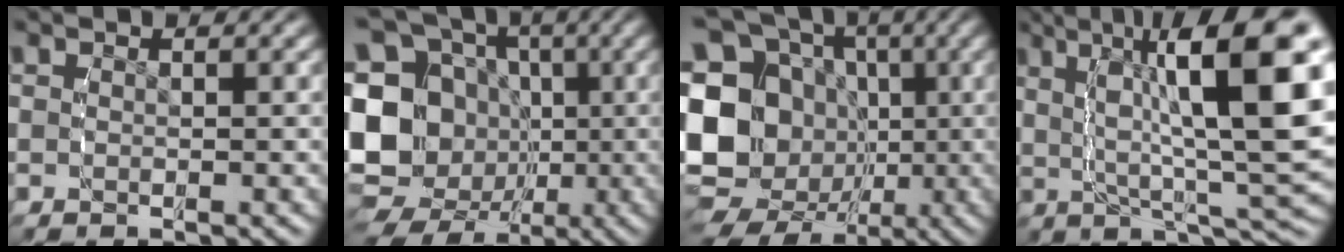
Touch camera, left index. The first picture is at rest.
{"total": 18.1, "force": [-2.2, 15.7, 8.9], "torque": [-0.198, -0.064, -0.025]}
{"total": 20.2, "force": [-2.1, 17.5, 10.0], "torque": [-0.227, -0.063, -0.028]}
{"total": 12.3, "force": [2.5, 3.3, 11.6], "torque": [-0.146, 0.010, 0.041]}